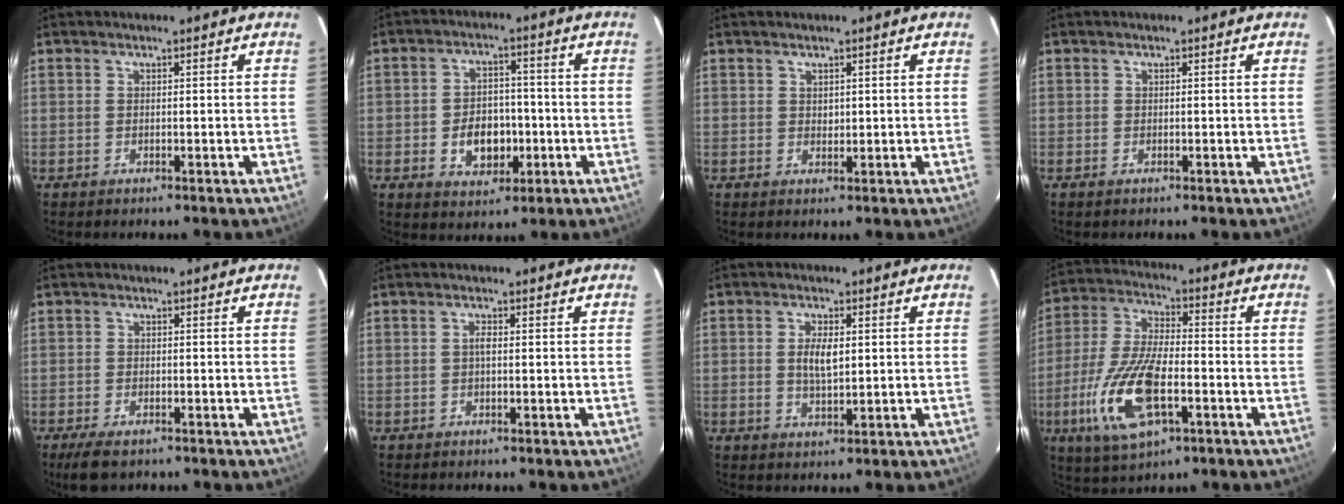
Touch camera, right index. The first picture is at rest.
{"total": 8.3, "force": [-2.3, 6.0, 5.2], "torque": [-0.103, 0.012, -0.025]}
{"total": 1.2, "force": [0.7, 1.0, 0.3], "torque": [-0.001, 0.003, 0.012]}
{"total": 0.5, "force": [-0.3, 0.3, 0.3], "torque": [-0.006, -0.003, -0.006]}
{"total": 4.8, "force": [-3.4, 2.0, 2.8], "torque": [-0.071, -0.018, -0.061]}
{"total": 1.1, "force": [-0.1, 0.4, 1.0], "torque": [-0.021, 0.004, -0.003]}
{"total": 4.4, "force": [0.6, 2.1, 3.8], "torque": [-0.069, 0.002, 0.013]}
{"total": 16.3, "force": [-5.7, 6.6, 13.7], "torque": [-0.299, -0.013, -0.106]}